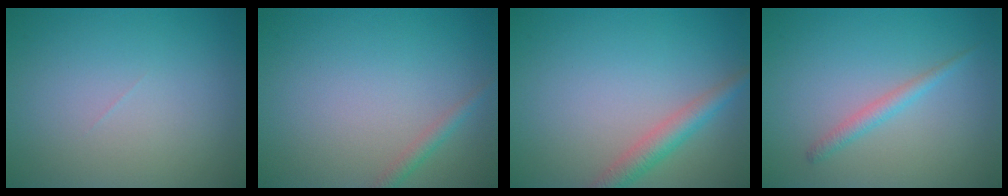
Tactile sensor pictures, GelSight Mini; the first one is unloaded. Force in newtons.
{"total": 1.2, "press": 1.2, "slide": 0.1}
{"total": 2.8, "press": 2.8, "slide": 0.1}
{"total": 1.4, "press": 1.4, "slide": 0.1}